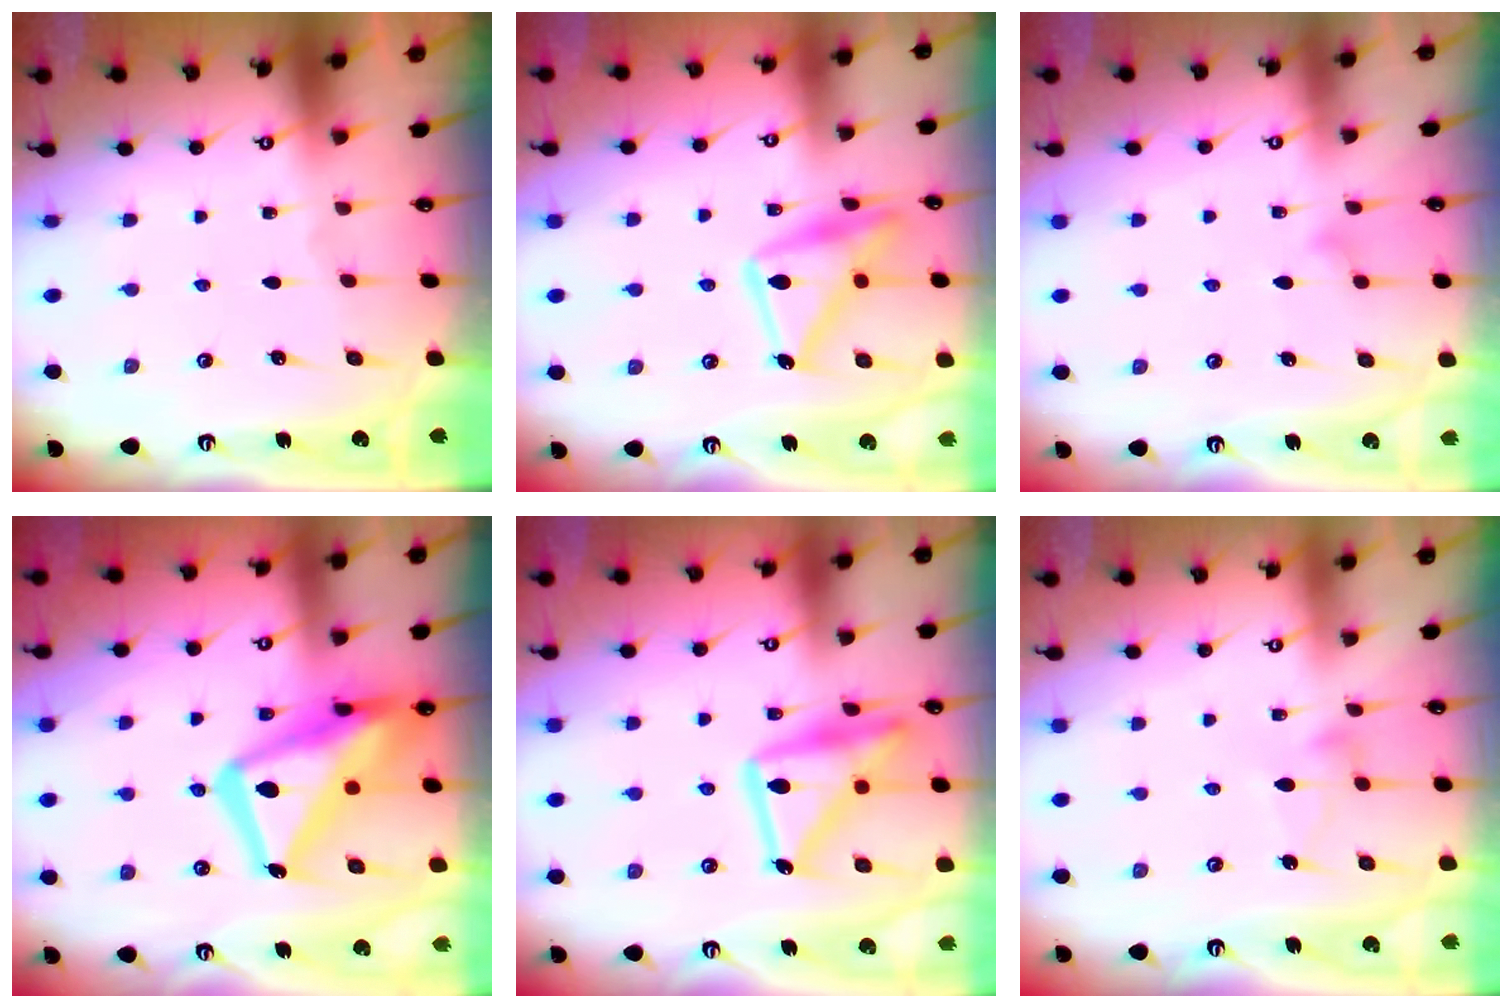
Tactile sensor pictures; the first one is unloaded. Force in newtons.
{"total": 16.6, "press": 16.6, "slide": 0.9}
{"total": 9.0, "press": 9.0, "slide": 0.5}
{"total": 20.3, "press": 20.2, "slide": 1.8}
{"total": 19.5, "press": 19.4, "slide": 1.5}
{"total": 4.0, "press": 4.0, "slide": 0.3}